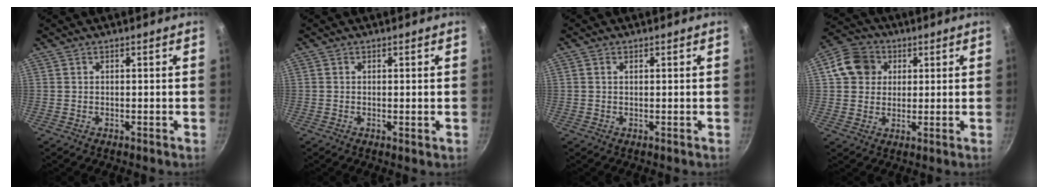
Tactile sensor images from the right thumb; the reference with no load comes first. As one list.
[{"total": 0.7, "force": [0.0, 0.1, 0.7], "torque": [-0.012, -0.003, -0.001]}, {"total": 0.8, "force": [0.4, 0.5, 0.6], "torque": [-0.011, 0.003, 0.006]}, {"total": 9.1, "force": [2.6, 7.8, 3.9], "torque": [-0.040, 0.009, 0.034]}]